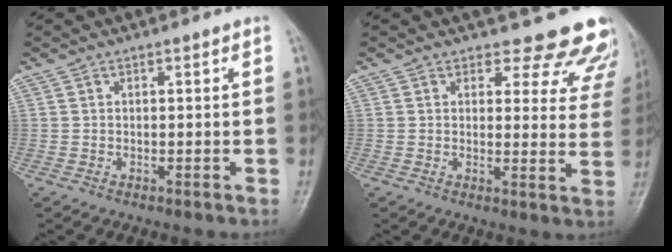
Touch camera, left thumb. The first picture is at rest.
{"total": 13.0, "force": [12.1, 4.4, 1.6], "torque": [0.041, -0.097, 0.110]}